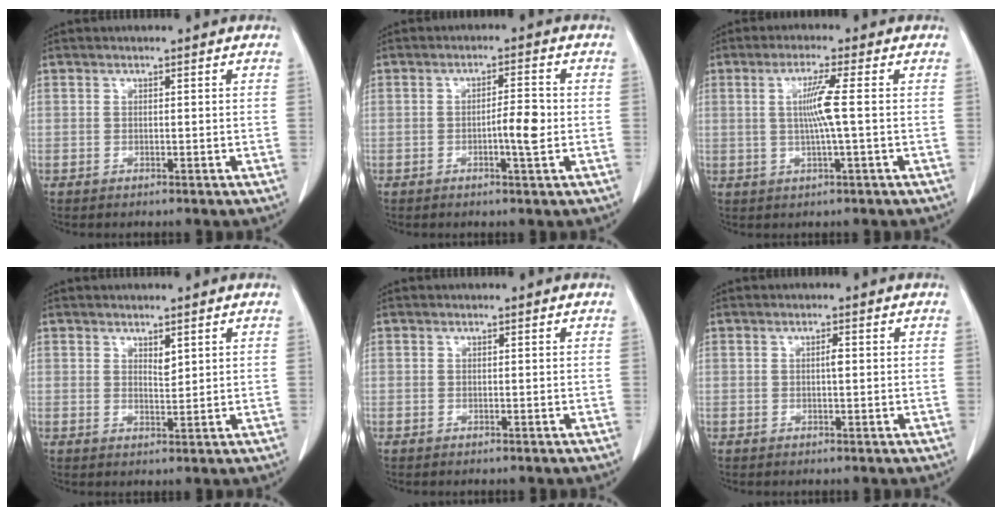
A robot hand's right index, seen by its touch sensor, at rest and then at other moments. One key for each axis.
{"total": 4.2, "fx": -0.8, "fy": 0.4, "fz": 4.1, "tx": -0.064, "ty": 0.000, "tz": -0.012}
{"total": 5.1, "fx": 0.4, "fy": -0.9, "fz": 5.0, "tx": -0.096, "ty": -0.002, "tz": 0.009}
{"total": 1.7, "fx": 1.0, "fy": 0.6, "fz": 1.2, "tx": -0.022, "ty": -0.006, "tz": 0.021}
{"total": 0.0}
{"total": 1.0, "fx": 0.1, "fy": 0.2, "fz": 1.0, "tx": -0.017, "ty": 0.002, "tz": 0.001}